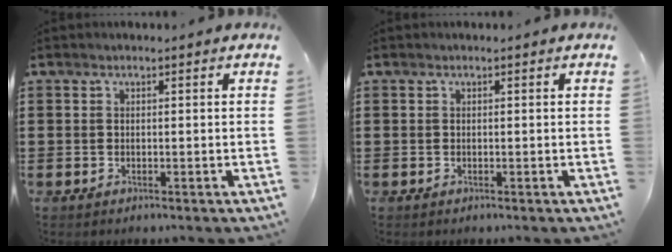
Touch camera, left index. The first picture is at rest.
{"total": 0.0}